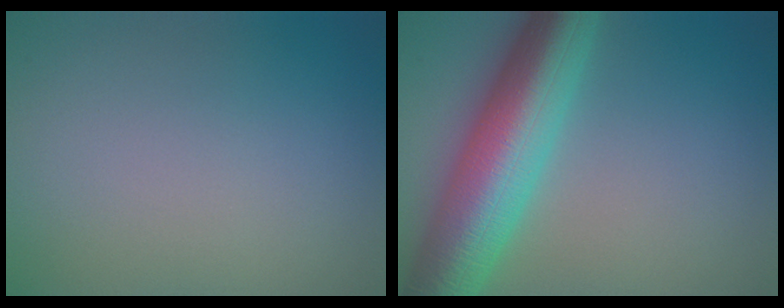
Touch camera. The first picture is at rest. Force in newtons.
{"total": 10.7, "press": 10.7, "slide": 0.2}